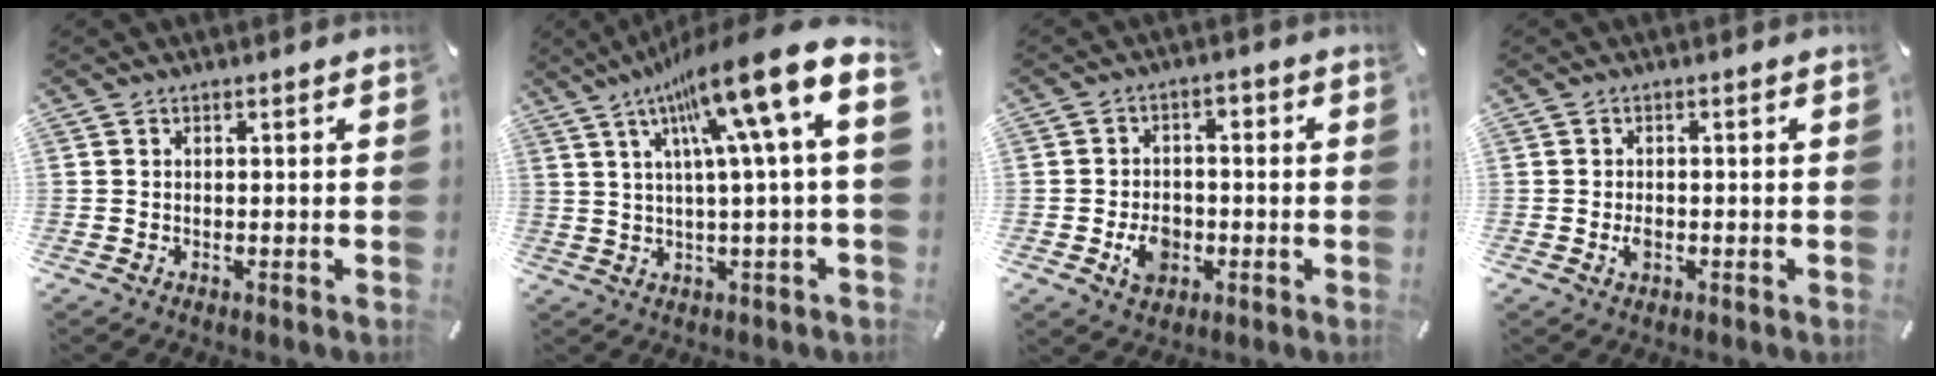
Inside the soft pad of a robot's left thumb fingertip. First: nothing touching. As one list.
[{"total": 16.8, "force": [7.5, 1.4, 15.0], "torque": [-0.252, -0.045, 0.108]}, {"total": 7.9, "force": [-2.3, 6.2, 4.3], "torque": [-0.074, 0.011, -0.041]}, {"total": 2.3, "force": [-0.6, 1.4, 1.7], "torque": [-0.038, 0.000, -0.013]}]